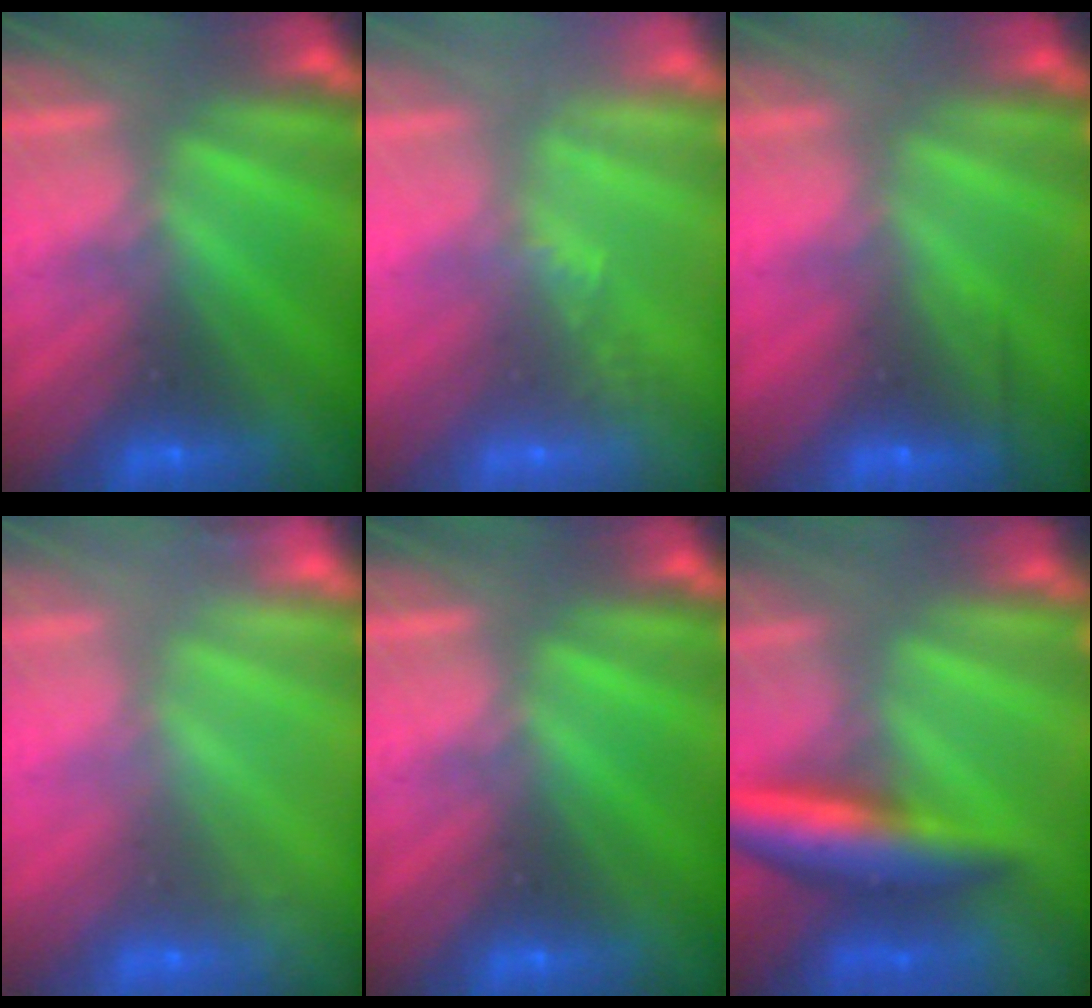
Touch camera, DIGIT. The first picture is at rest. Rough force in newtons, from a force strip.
{"total": 2.2}
{"total": 2.4}
{"total": 2.3}
{"total": 0.0}
{"total": 5.7}